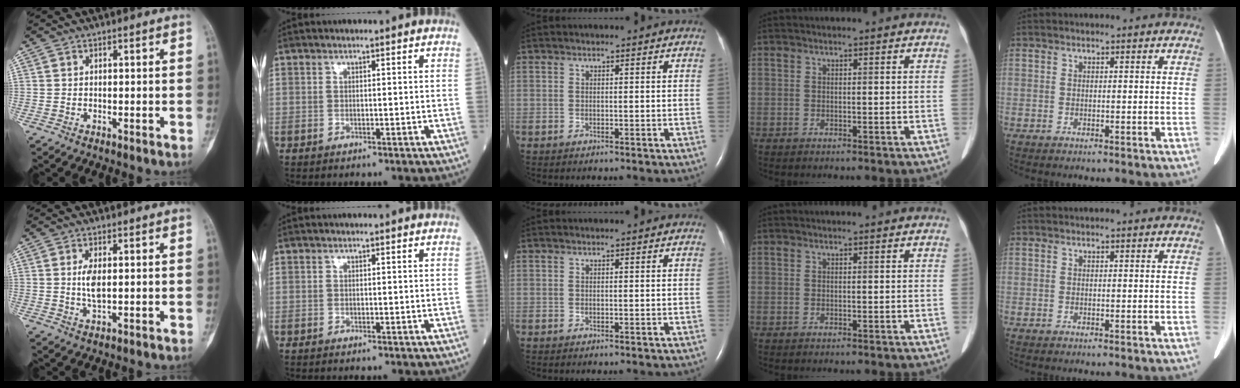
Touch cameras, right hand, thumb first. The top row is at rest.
{"thumb": {"total": 3.7, "force": [0.0, 1.4, 3.5], "torque": [-0.072, -0.006, -0.001]}}